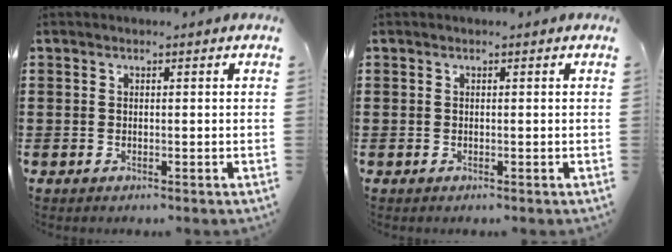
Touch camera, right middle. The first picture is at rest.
{"total": 0.0}